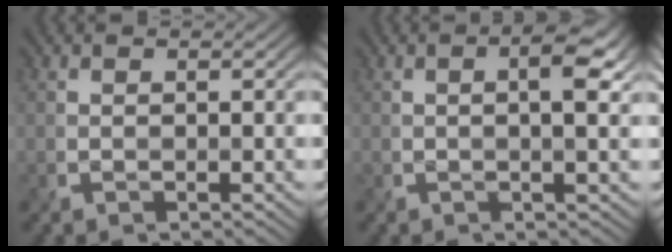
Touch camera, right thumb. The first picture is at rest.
{"total": 4.1, "force": [0.4, 1.0, 4.0], "torque": [-0.064, 0.004, 0.002]}